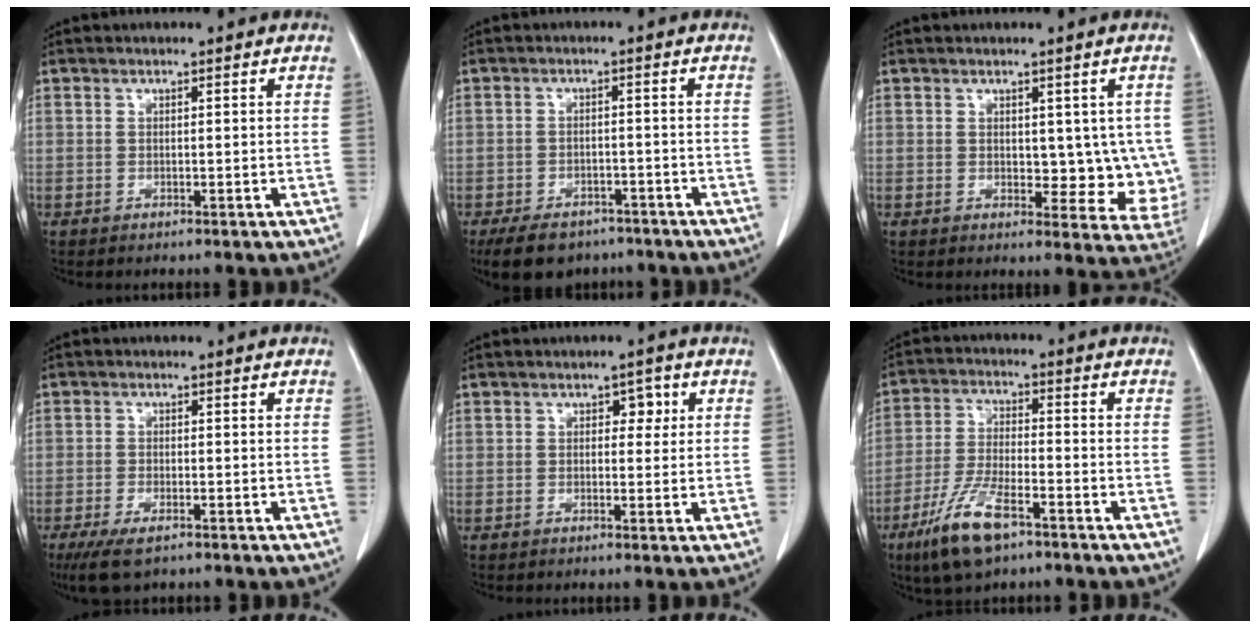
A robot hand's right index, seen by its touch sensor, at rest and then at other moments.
{"total": 8.9, "force": [-6.8, 4.9, 3.1], "torque": [-0.043, 0.002, -0.101]}
{"total": 7.6, "force": [0.9, 4.5, 6.0], "torque": [-0.040, -0.004, 0.016]}
{"total": 5.1, "force": [-3.4, 1.7, 3.4], "torque": [-0.065, -0.010, -0.057]}
{"total": 2.5, "force": [0.8, 1.6, 1.7], "torque": [-0.014, 0.011, 0.008]}
{"total": 10.4, "force": [-6.4, 2.8, 7.7], "torque": [-0.159, -0.016, -0.118]}